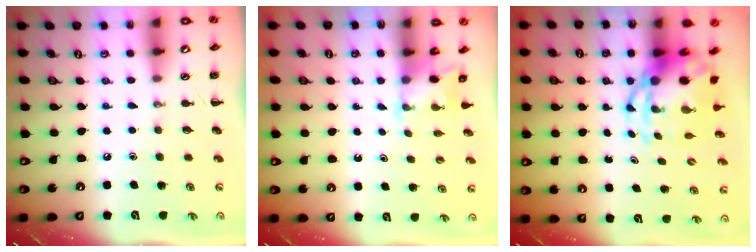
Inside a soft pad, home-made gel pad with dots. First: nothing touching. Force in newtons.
{"total": 2.1, "press": 2.0, "slide": 0.6}
{"total": 7.5, "press": 7.3, "slide": 2.0}